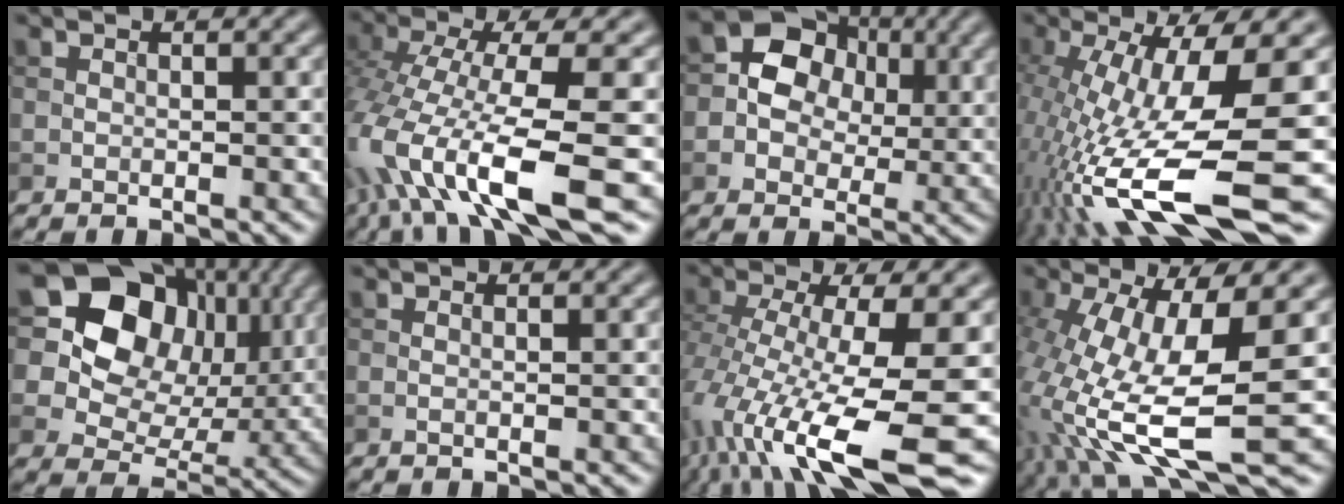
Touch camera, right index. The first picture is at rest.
{"total": 11.9, "force": [-5.1, 3.3, 10.2], "torque": [-0.208, -0.013, -0.089]}
{"total": 6.8, "force": [1.4, 5.5, 3.8], "torque": [-0.064, 0.008, 0.005]}
{"total": 14.9, "force": [-3.6, 4.2, 13.8], "torque": [-0.265, -0.019, -0.051]}
{"total": 16.2, "force": [6.8, 12.2, 8.1], "torque": [-0.174, 0.059, 0.122]}
{"total": 0.5, "force": [0.0, 0.1, 0.5], "torque": [-0.008, 0.000, -0.002]}
{"total": 14.0, "force": [-6.0, 3.9, 12.0], "torque": [-0.239, -0.023, -0.093]}
{"total": 14.0, "force": [-2.2, 4.8, 13.0], "torque": [-0.275, -0.027, -0.028]}